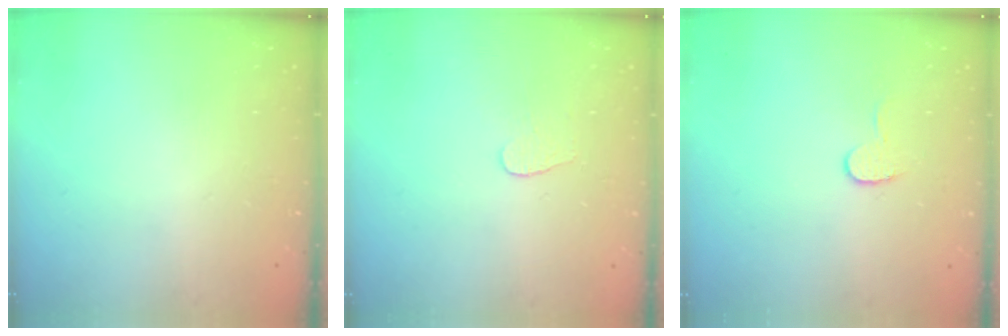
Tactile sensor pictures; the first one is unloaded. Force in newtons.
{"total": 3.2, "press": 3.2, "slide": 0.3}
{"total": 6.2, "press": 6.1, "slide": 0.6}